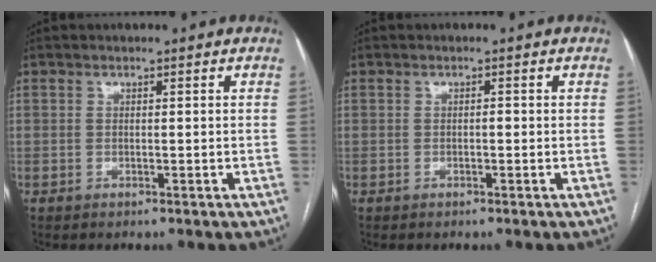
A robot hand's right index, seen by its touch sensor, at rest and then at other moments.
{"total": 0.6, "force": [-0.1, 0.3, 0.6], "torque": [-0.009, 0.001, -0.003]}